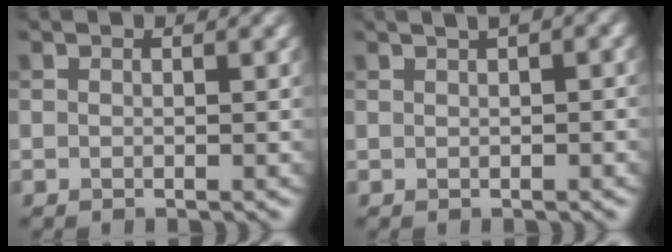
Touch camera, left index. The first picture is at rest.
{"total": 4.2, "force": [2.1, 1.6, 3.3], "torque": [-0.035, 0.026, 0.017]}